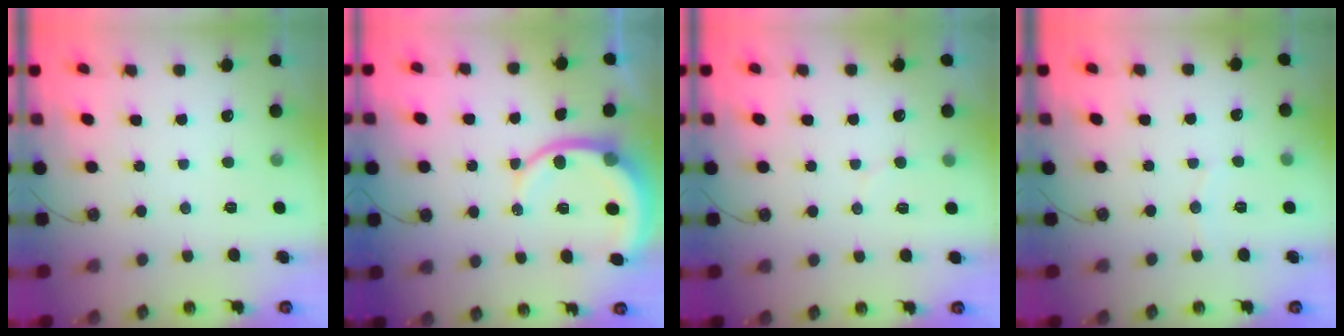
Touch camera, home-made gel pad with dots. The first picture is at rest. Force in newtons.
{"total": 8.2, "press": 8.2, "slide": 0.9}
{"total": 4.4, "press": 4.2, "slide": 1.2}
{"total": 4.0, "press": 4.0, "slide": 0.4}